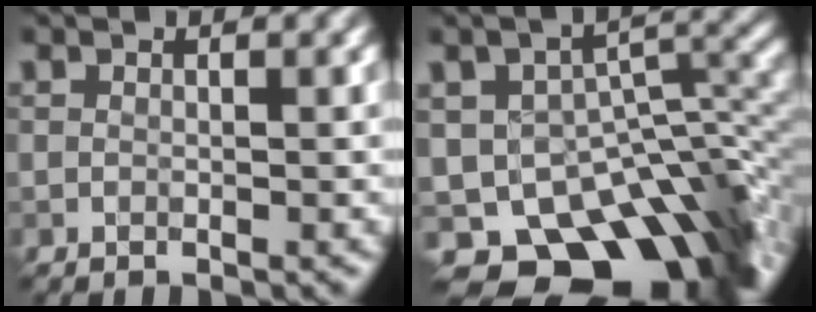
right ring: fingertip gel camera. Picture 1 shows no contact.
{"total": 13.6, "force": [-8.8, 6.9, 7.7], "torque": [-0.127, -0.017, -0.111]}